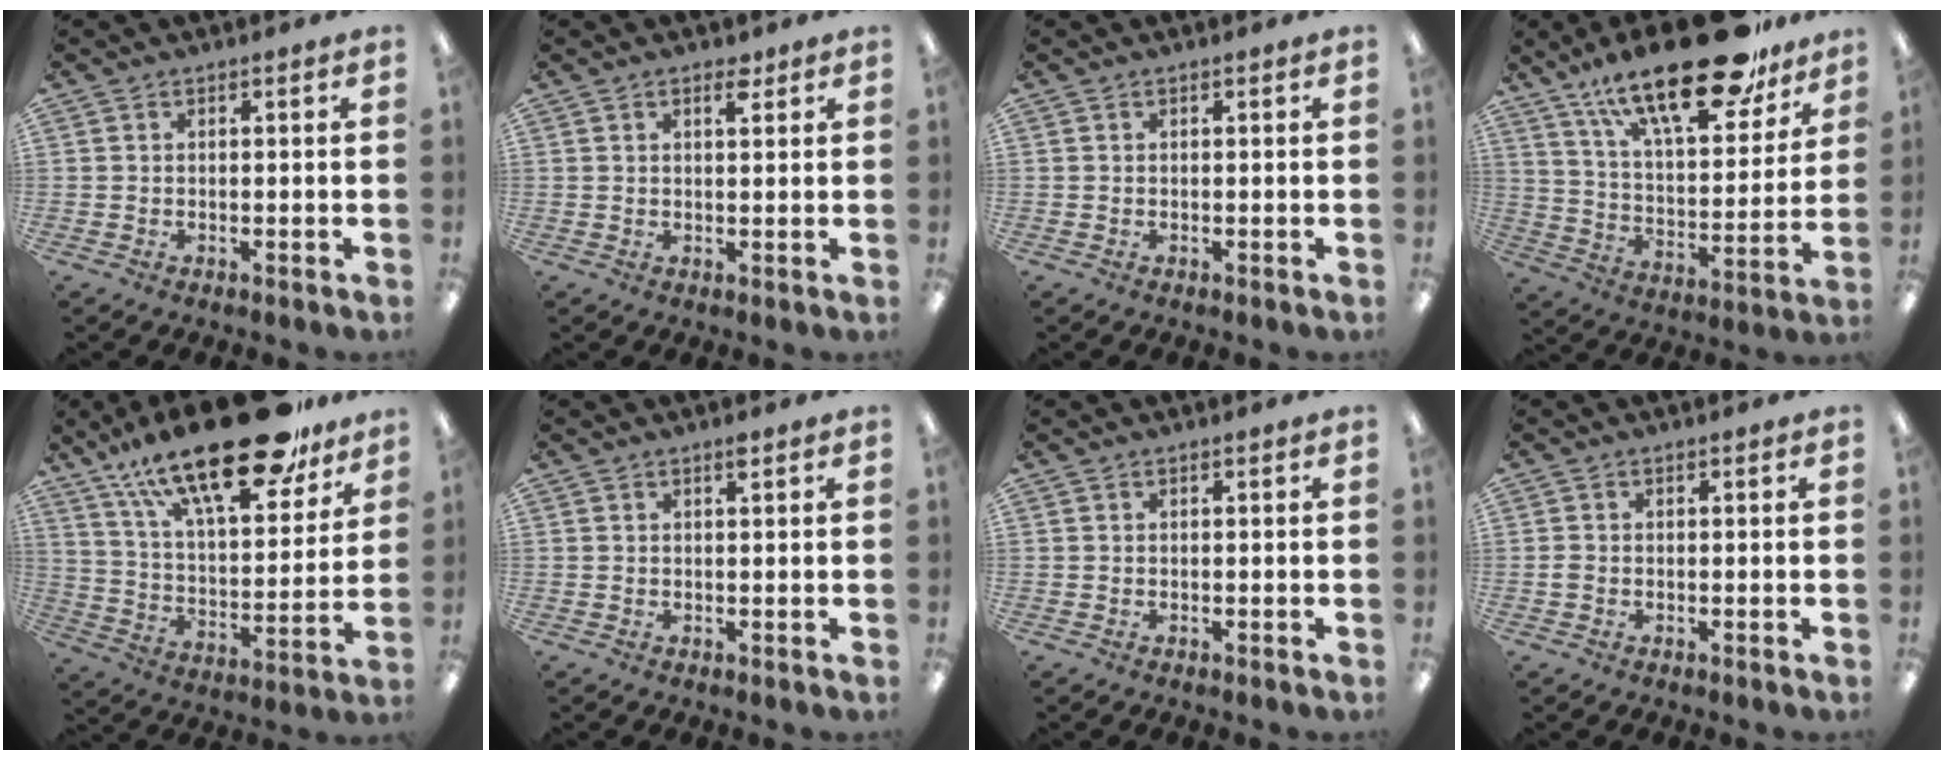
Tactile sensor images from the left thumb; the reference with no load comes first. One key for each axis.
{"total": 2.6, "fx": 1.8, "fy": 1.0, "fz": 1.6, "tx": -0.012, "ty": -0.008, "tz": 0.027}
{"total": 0.0}
{"total": 25.3, "fx": 17.9, "fy": 8.8, "fz": 15.5, "tx": -0.242, "ty": -0.106, "tz": 0.298}
{"total": 26.9, "fx": 18.9, "fy": 9.2, "fz": 16.7, "tx": -0.263, "ty": -0.113, "tz": 0.314}
{"total": 1.2, "fx": 0.8, "fy": 0.2, "fz": 0.8, "tx": -0.011, "ty": -0.003, "tz": 0.013}
{"total": 0.0}
{"total": 0.9, "fx": -0.2, "fy": 0.7, "fz": 0.6, "tx": -0.011, "ty": 0.003, "tz": -0.006}